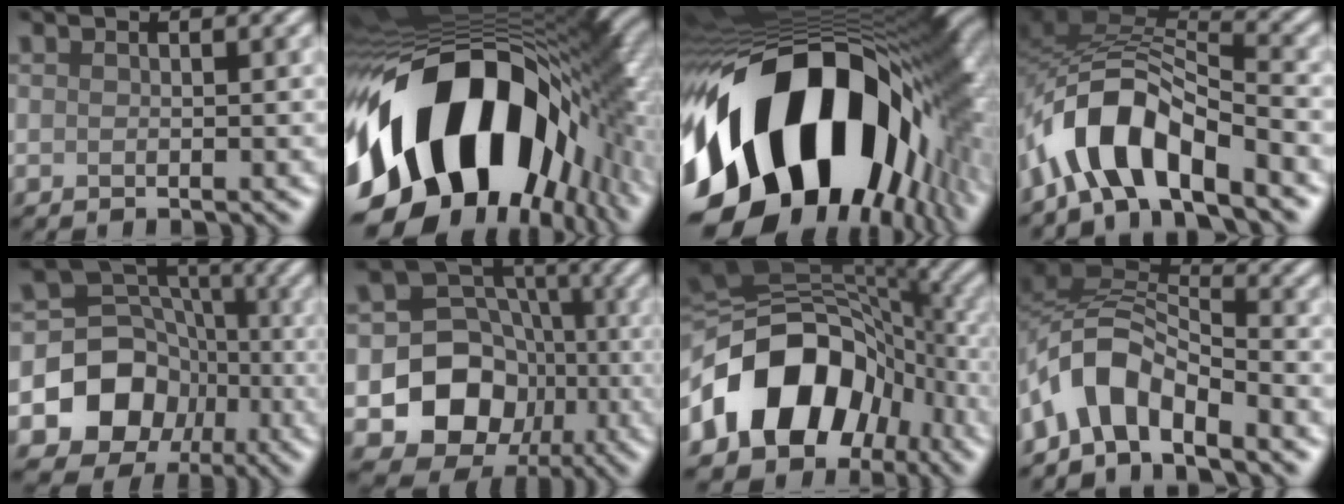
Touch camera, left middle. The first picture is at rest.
{"total": 18.5, "force": [-5.0, 11.5, 13.6], "torque": [-0.244, -0.032, -0.076]}
{"total": 20.4, "force": [-5.2, 12.3, 15.4], "torque": [-0.282, -0.054, -0.069]}
{"total": 8.1, "force": [-5.1, 2.9, 5.6], "torque": [-0.086, 0.013, -0.102]}
{"total": 8.7, "force": [-2.6, 7.5, 3.5], "torque": [-0.055, 0.003, -0.054]}
{"total": 9.8, "force": [-2.7, 8.4, 4.2], "torque": [-0.056, -0.004, -0.066]}
{"total": 12.9, "force": [-3.9, 9.5, 7.8], "torque": [-0.129, 0.016, -0.084]}
{"total": 5.4, "force": [-3.7, 2.2, 3.2], "torque": [-0.042, 0.010, -0.081]}